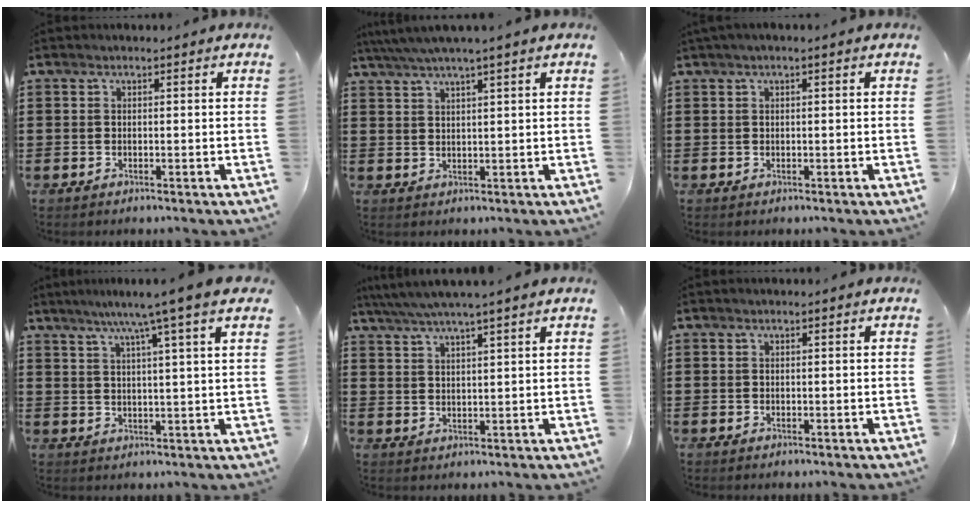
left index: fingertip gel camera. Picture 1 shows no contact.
{"total": 3.1, "force": [2.3, -0.4, 2.0], "torque": [-0.042, -0.004, 0.041]}
{"total": 0.8, "force": [0.0, 0.0, 0.8], "torque": [-0.013, -0.004, 0.002]}
{"total": 7.0, "force": [4.8, -0.7, 5.1], "torque": [-0.114, -0.012, 0.076]}
{"total": 3.9, "force": [3.3, -0.3, 2.1], "torque": [-0.051, -0.008, 0.057]}
{"total": 0.0}